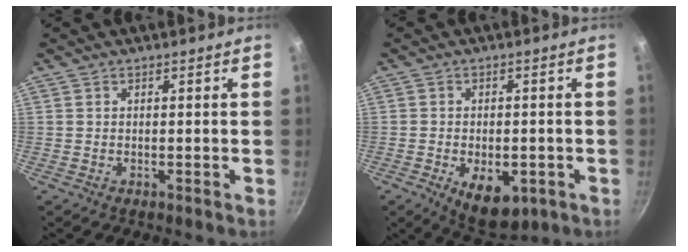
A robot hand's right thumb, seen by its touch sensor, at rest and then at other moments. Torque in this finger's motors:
{"motor_torque": [-0.17, 0.44, 0.09, 0.18, 0.04]}